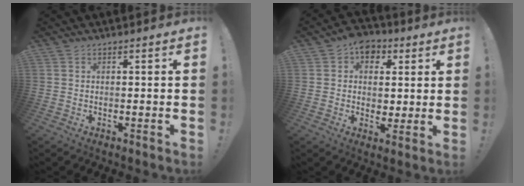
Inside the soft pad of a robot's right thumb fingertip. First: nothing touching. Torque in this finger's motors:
{"motor_torque": [0.69, 0.65, 0.10, 0.02, 0.00]}